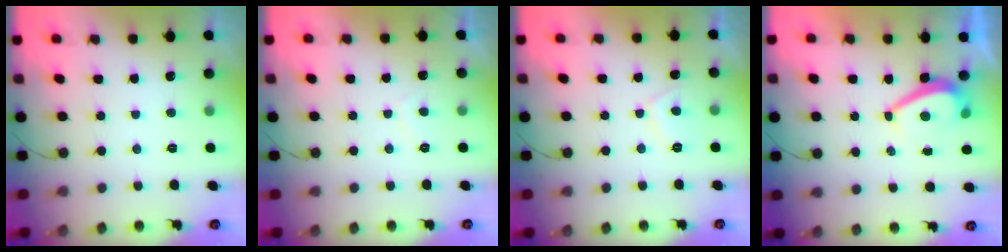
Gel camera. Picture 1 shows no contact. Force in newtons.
{"total": 1.1, "press": 0.9, "slide": 0.6}
{"total": 3.1, "press": 3.0, "slide": 0.7}
{"total": 3.0, "press": 2.9, "slide": 0.6}